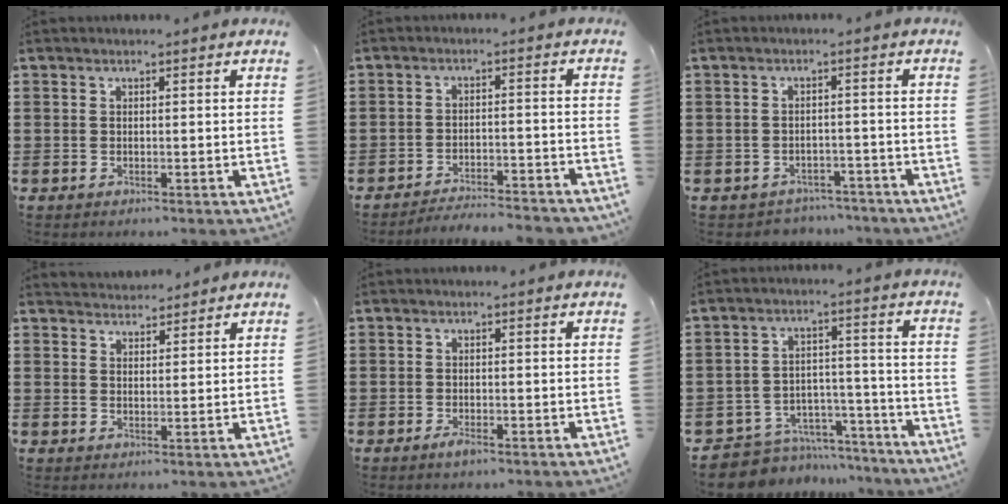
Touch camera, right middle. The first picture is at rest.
{"total": 3.7, "force": [-3.6, -0.1, 0.6], "torque": [-0.015, 0.001, -0.075]}
{"total": 2.6, "force": [-2.5, 0.6, -0.2], "torque": [-0.006, -0.001, -0.055]}
{"total": 2.7, "force": [2.6, 0.5, -0.5], "torque": [0.001, -0.005, 0.051]}
{"total": 1.7, "force": [-1.0, 0.5, 1.3], "torque": [-0.031, -0.004, -0.021]}
{"total": 7.0, "force": [-6.7, 2.1, 0.7], "torque": [-0.014, 0.022, -0.130]}